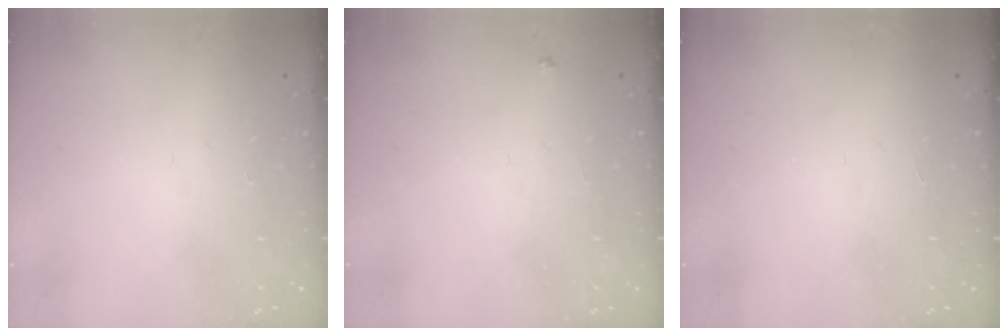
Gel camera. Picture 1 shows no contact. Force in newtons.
{"total": 2.7, "press": 2.7, "slide": 0.3}
{"total": 1.5, "press": 1.5, "slide": 0.1}